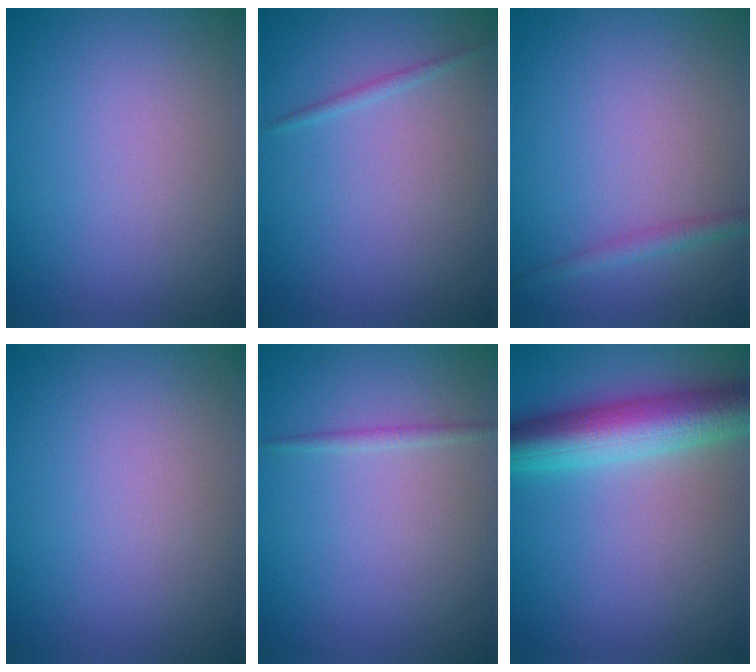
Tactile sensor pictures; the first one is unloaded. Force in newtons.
{"total": 0.7, "press": 0.7, "slide": 0.1}
{"total": 1.5, "press": 1.5, "slide": 0.0}
{"total": 0.0}
{"total": 0.7, "press": 0.7, "slide": 0.0}
{"total": 7.5, "press": 7.5, "slide": 0.1}